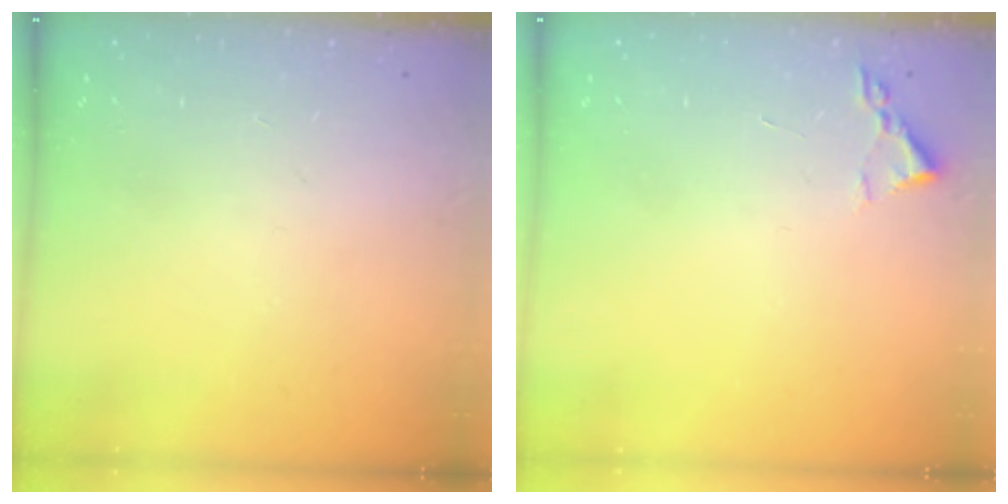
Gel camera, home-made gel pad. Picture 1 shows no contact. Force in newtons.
{"total": 1.8, "press": 1.8, "slide": 0.3}